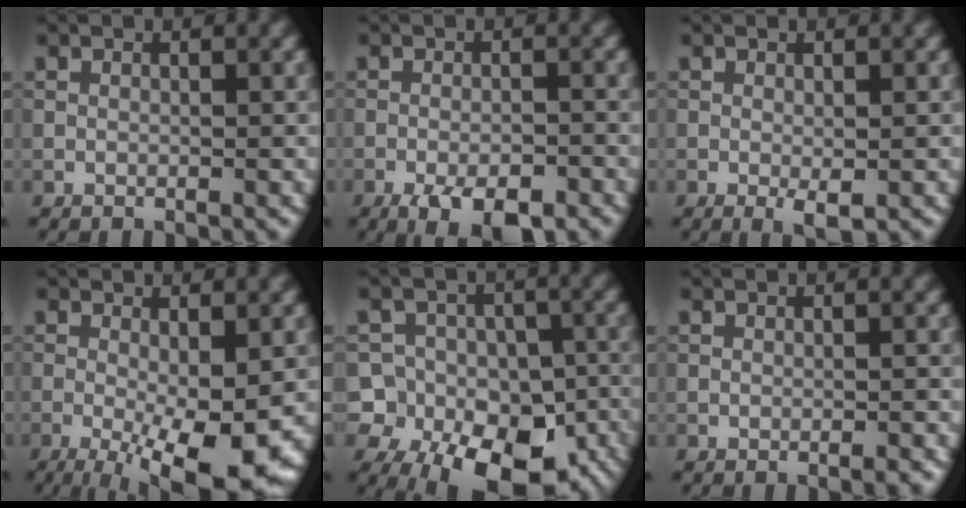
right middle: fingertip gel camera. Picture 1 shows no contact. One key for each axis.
{"total": 5.0, "fx": -3.2, "fy": 1.5, "fz": 3.5, "tx": -0.059, "ty": -0.004, "tz": -0.050}
{"total": 1.4, "fx": -0.3, "fy": 0.3, "fz": 1.3, "tx": -0.021, "ty": -0.008, "tz": -0.003}
{"total": 10.0, "fx": -3.0, "fy": 2.8, "fz": 9.1, "tx": -0.152, "ty": -0.025, "tz": -0.035}
{"total": 16.9, "fx": -9.1, "fy": 12.1, "fz": 7.3, "tx": -0.116, "ty": -0.032, "tz": -0.145}
{"total": 0.9, "fx": -0.4, "fy": 0.1, "fz": 0.8, "tx": -0.009, "ty": -0.001, "tz": -0.006}